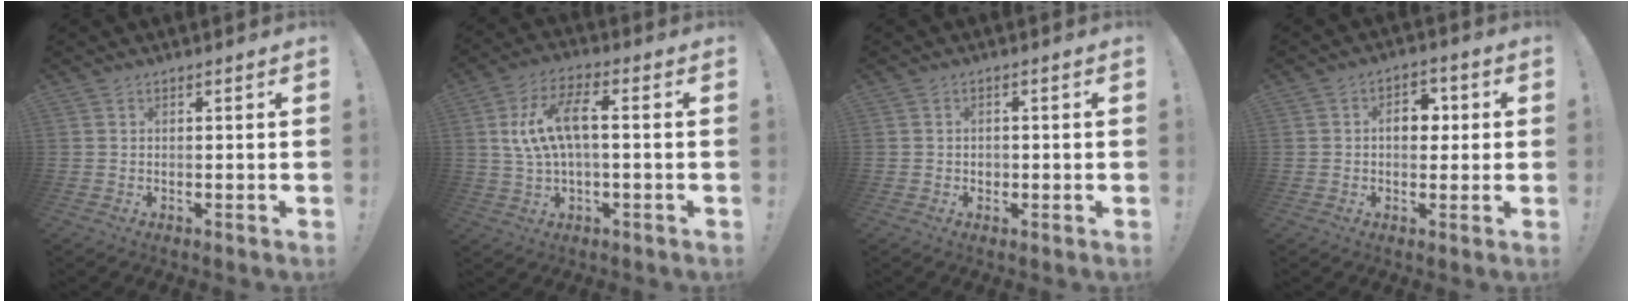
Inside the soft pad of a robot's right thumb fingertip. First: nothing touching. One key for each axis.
{"total": 12.2, "fx": 1.4, "fy": 5.1, "fz": 11.0, "tx": -0.203, "ty": 0.007, "tz": 0.024}
{"total": 1.3, "fx": -0.2, "fy": 1.1, "fz": 0.6, "tx": -0.001, "ty": 0.001, "tz": -0.006}
{"total": 7.9, "fx": 0.9, "fy": 5.5, "fz": 5.5, "tx": -0.068, "ty": 0.009, "tz": 0.013}